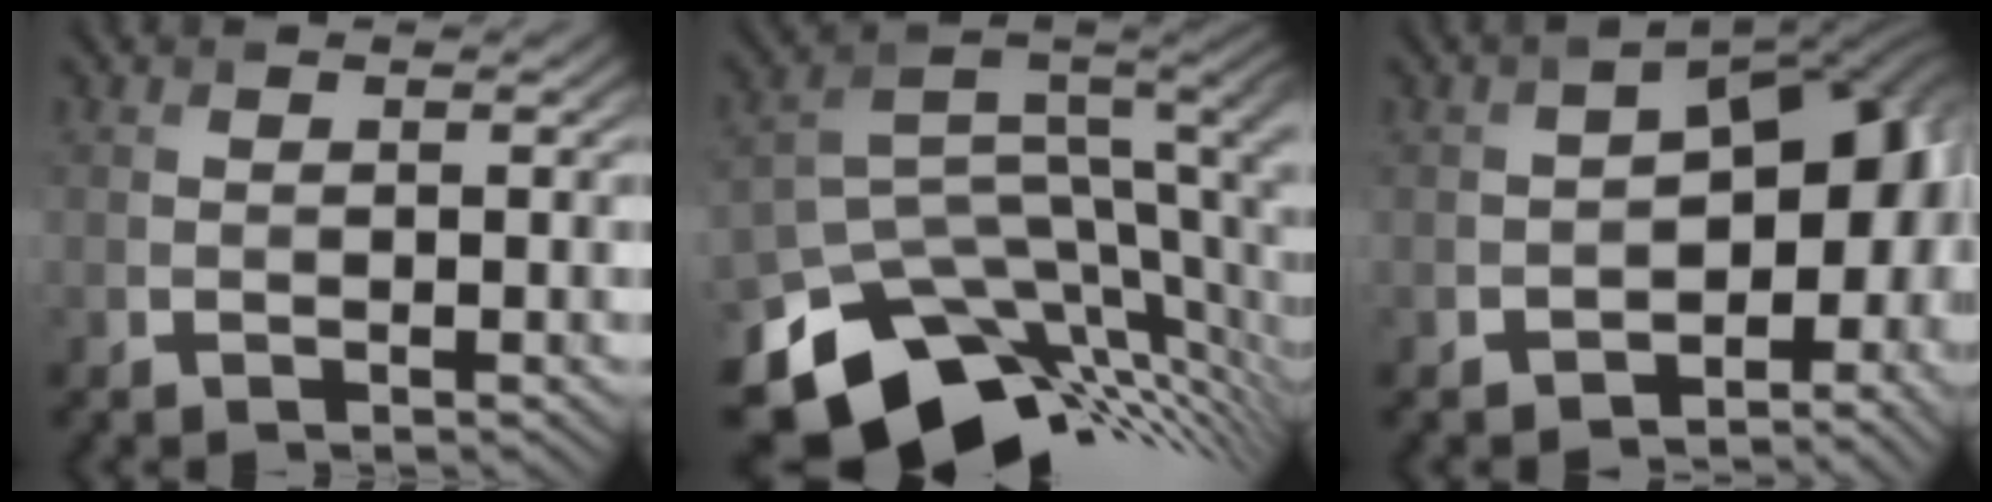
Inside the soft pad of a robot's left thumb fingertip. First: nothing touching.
{"total": 13.2, "force": [-5.2, 8.2, 8.9], "torque": [-0.181, -0.038, -0.063]}
{"total": 12.2, "force": [-2.6, 7.4, 9.4], "torque": [-0.105, -0.021, -0.029]}